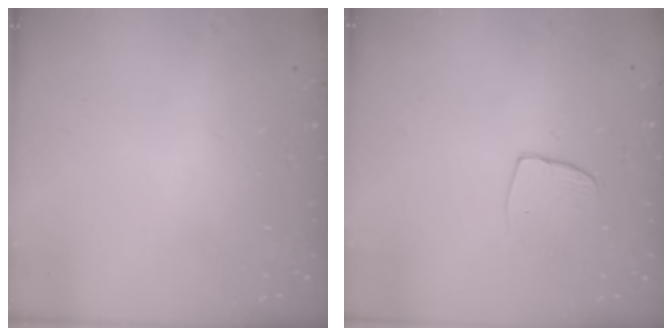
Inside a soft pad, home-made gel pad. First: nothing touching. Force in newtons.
{"total": 4.3, "press": 4.3, "slide": 0.3}